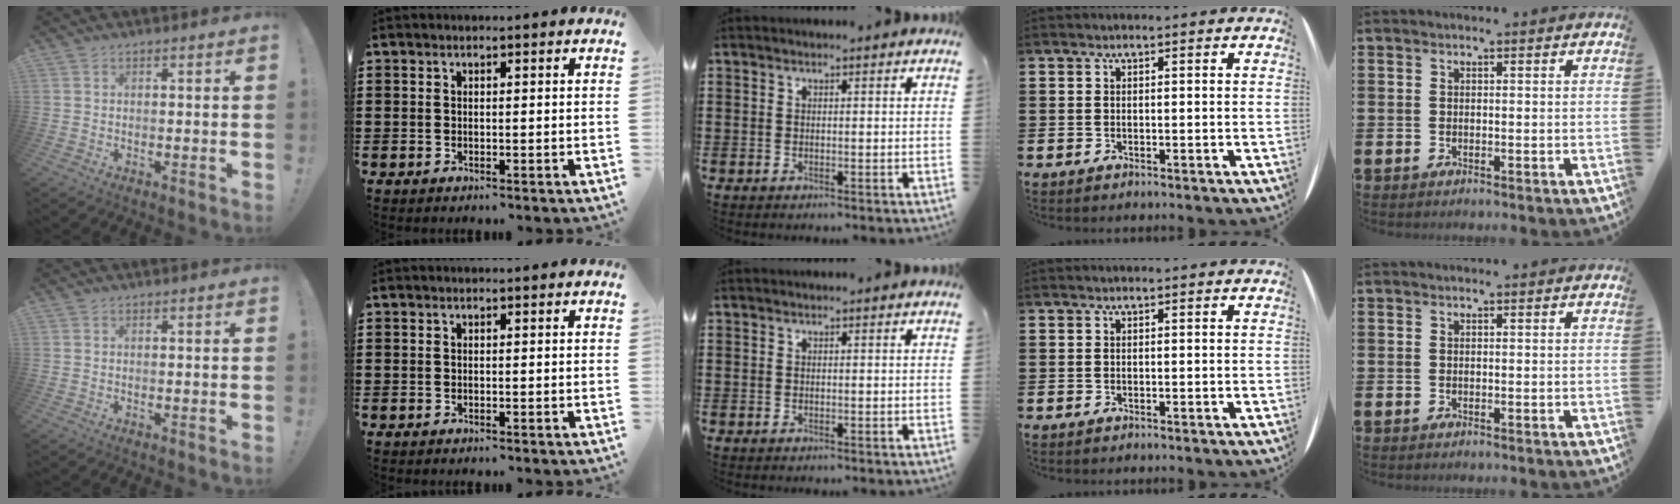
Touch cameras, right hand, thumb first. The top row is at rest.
{}